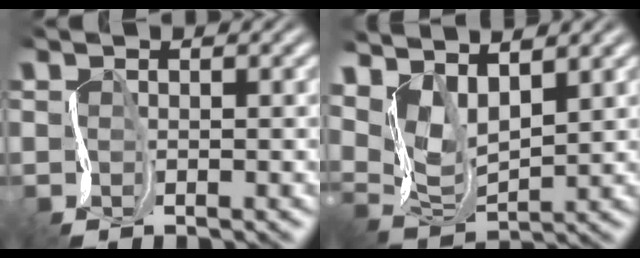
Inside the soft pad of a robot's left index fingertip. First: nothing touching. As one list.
[{"total": 4.9, "force": [3.6, 2.1, 2.7], "torque": [-0.066, 0.001, 0.076]}]